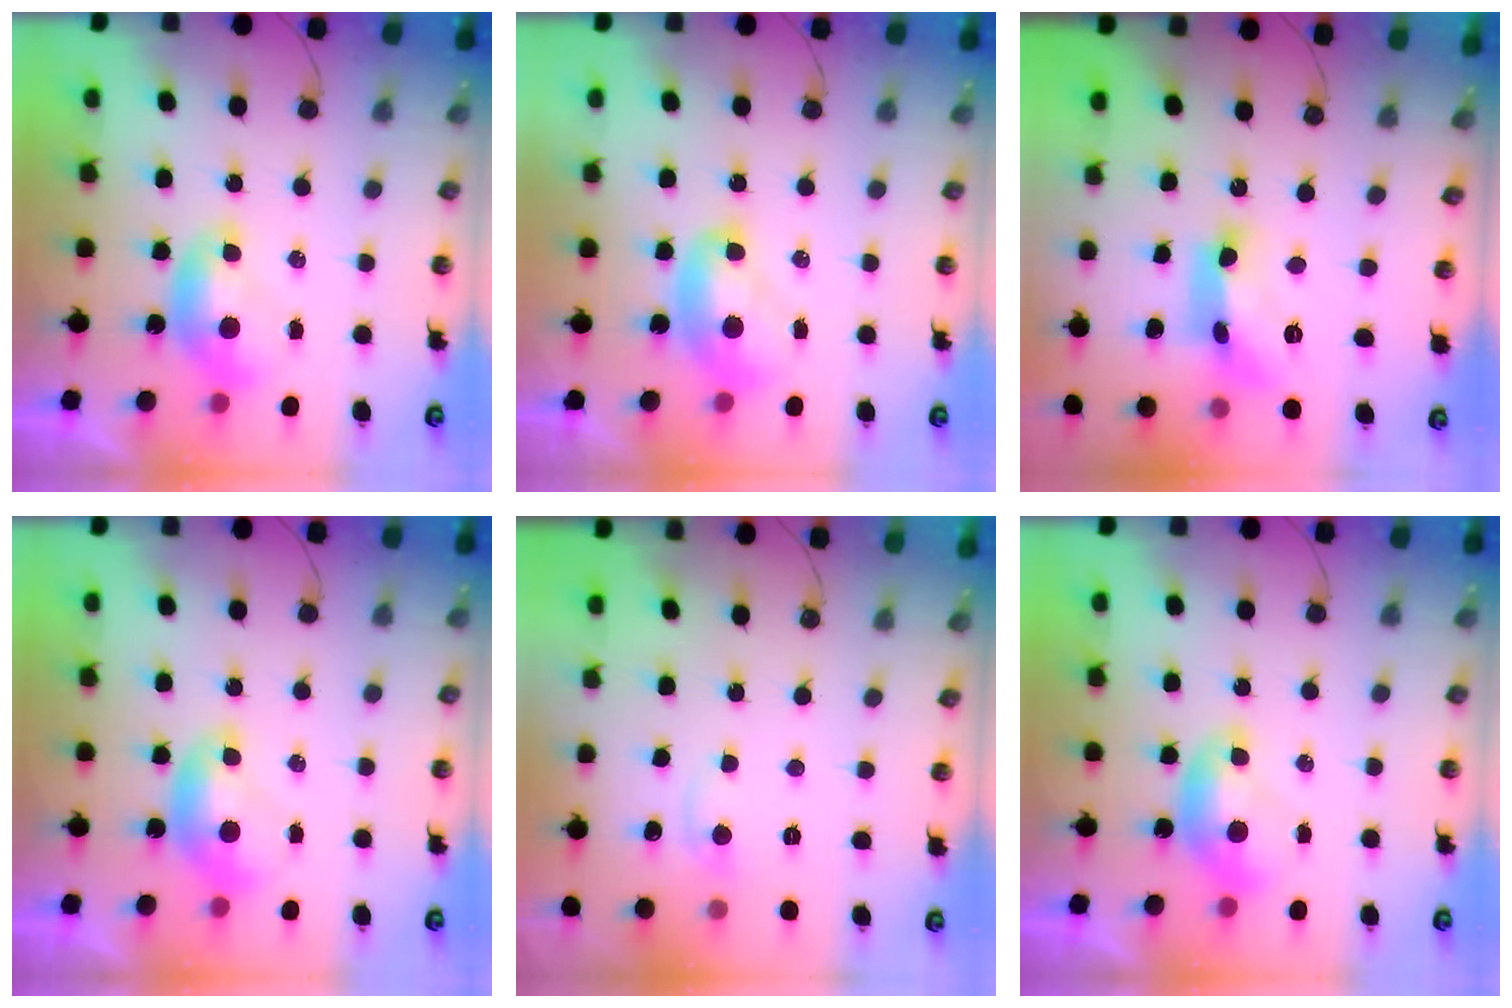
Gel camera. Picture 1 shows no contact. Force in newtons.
{"total": 2.3, "press": 2.3, "slide": 0.2}
{"total": 11.6, "press": 11.5, "slide": 0.7}
{"total": 0.0}
{"total": 0.6, "press": 0.0, "slide": 0.6}
{"total": 0.0}